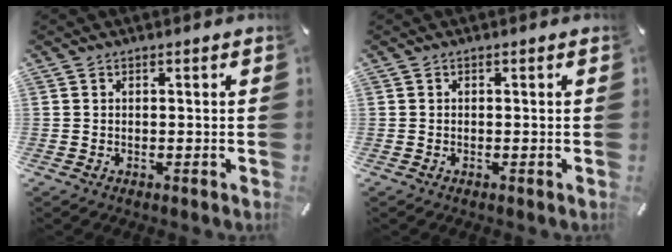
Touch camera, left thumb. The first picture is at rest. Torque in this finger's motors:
{"motor_torque": [-0.05, 0.03, 0.01, 0.01, 0.00]}